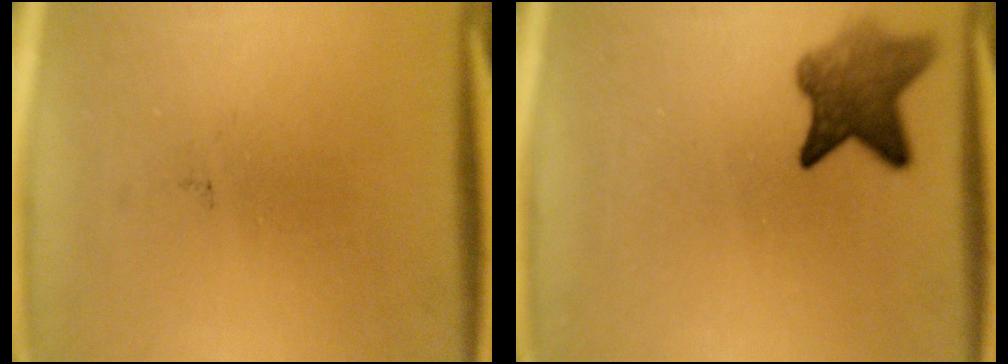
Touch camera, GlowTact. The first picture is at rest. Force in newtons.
{"total": 6.2}